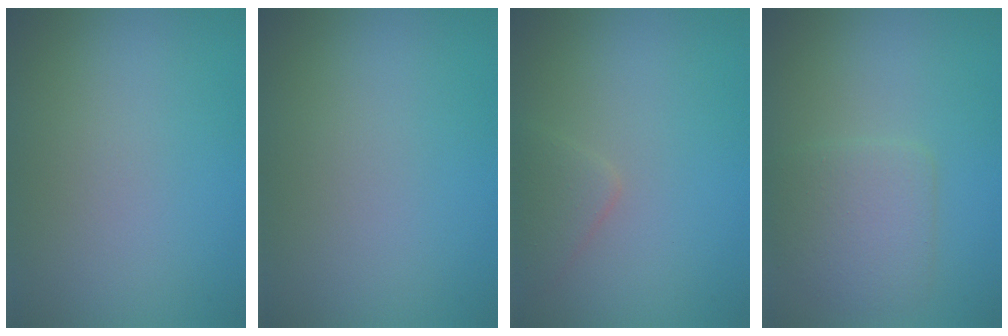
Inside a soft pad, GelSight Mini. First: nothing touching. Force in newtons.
{"total": 0.0}
{"total": 1.7, "press": 1.7, "slide": 0.1}
{"total": 3.4, "press": 3.4, "slide": 0.2}